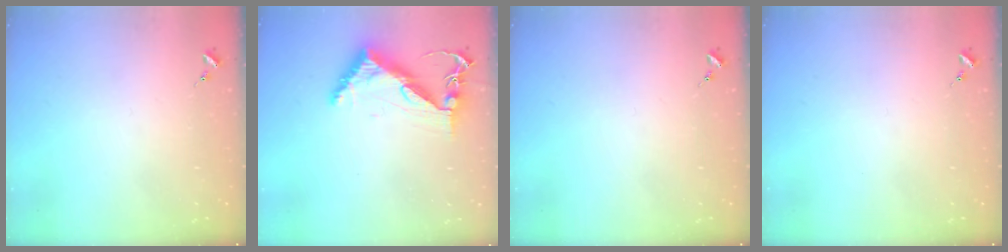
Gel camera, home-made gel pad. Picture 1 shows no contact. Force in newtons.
{"total": 8.3, "press": 8.2, "slide": 1.2}
{"total": 0.0}
{"total": 0.0}